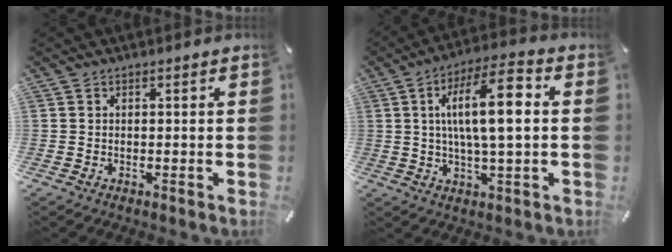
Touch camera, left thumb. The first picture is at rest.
{"total": 14.2, "force": [2.3, 3.9, 13.5], "torque": [-0.242, 0.005, 0.032]}